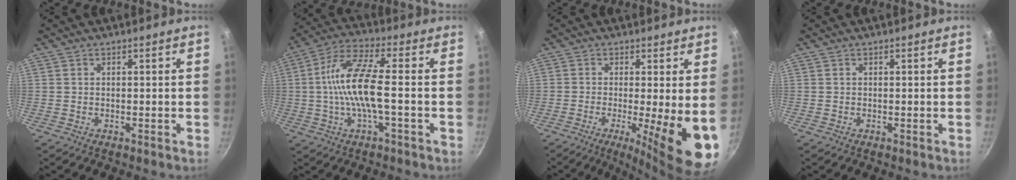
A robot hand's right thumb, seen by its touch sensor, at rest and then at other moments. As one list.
[{"total": 12.2, "force": [-1.1, 3.2, 11.7], "torque": [-0.236, 0.027, -0.032]}, {"total": 12.3, "force": [-2.3, 2.2, 11.9], "torque": [-0.166, -0.018, -0.031]}, {"total": 0.0}]